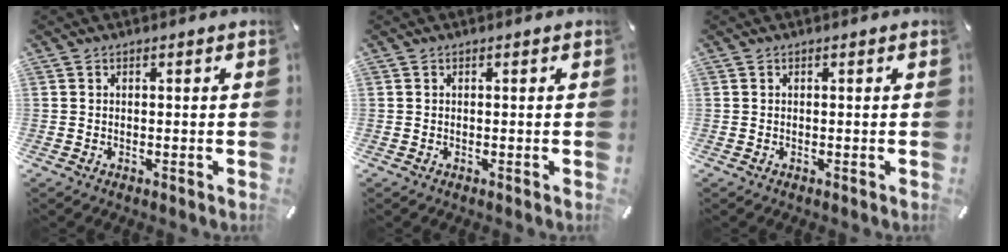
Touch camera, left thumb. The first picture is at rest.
{"total": 0.0}
{"total": 0.0}